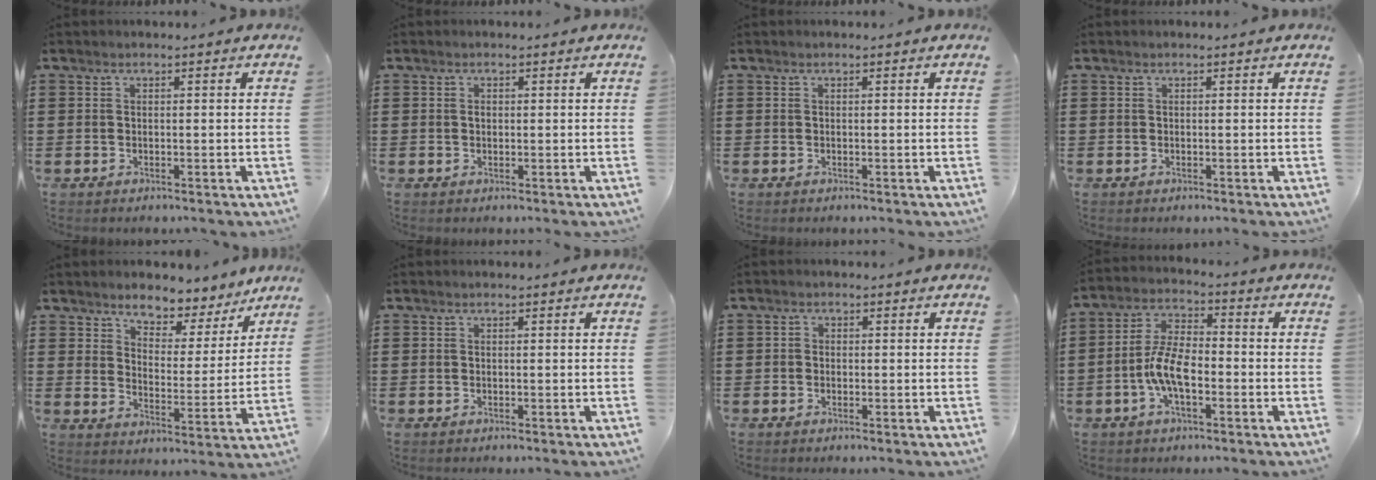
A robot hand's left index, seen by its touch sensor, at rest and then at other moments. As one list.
[{"total": 0.8, "force": [0.2, 0.6, 0.5], "torque": [-0.013, 0.002, 0.004]}, {"total": 0.0}, {"total": 0.0}, {"total": 5.2, "force": [4.9, 1.5, 1.0], "torque": [-0.032, -0.036, 0.078]}, {"total": 0.0}, {"total": 1.0, "force": [-0.3, 0.8, 0.4], "torque": [-0.010, 0.002, -0.008]}, {"total": 7.5, "force": [-2.3, 3.3, 6.4], "torque": [-0.148, 0.000, -0.051]}]